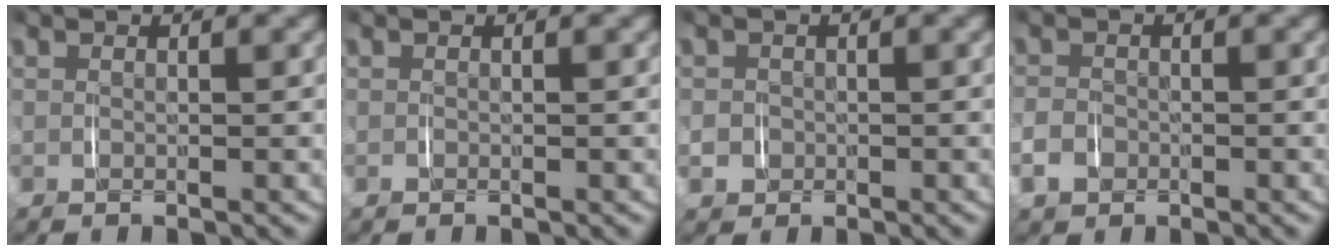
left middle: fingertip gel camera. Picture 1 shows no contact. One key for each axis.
{"total": 0.0}
{"total": 2.2, "fx": -0.5, "fy": 2.0, "fz": 0.5, "tx": -0.020, "ty": -0.009, "tz": -0.006}
{"total": 2.7, "fx": -0.9, "fy": 2.3, "fz": 1.1, "tx": -0.031, "ty": -0.006, "tz": -0.016}